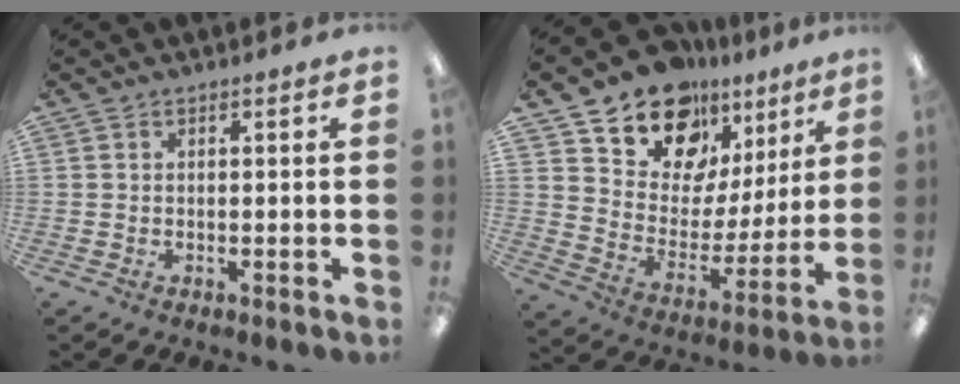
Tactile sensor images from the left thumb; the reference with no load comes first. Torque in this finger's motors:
{"motor_torque": [0.43, 0.67, 1.20, -1.57, 0.10]}